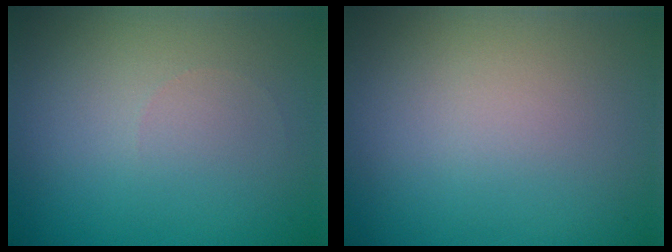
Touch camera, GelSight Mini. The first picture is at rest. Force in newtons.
{"total": 0.0}